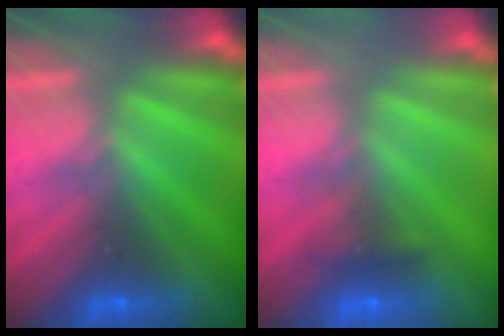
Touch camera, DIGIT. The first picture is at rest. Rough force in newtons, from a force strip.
{"total": 2.4}